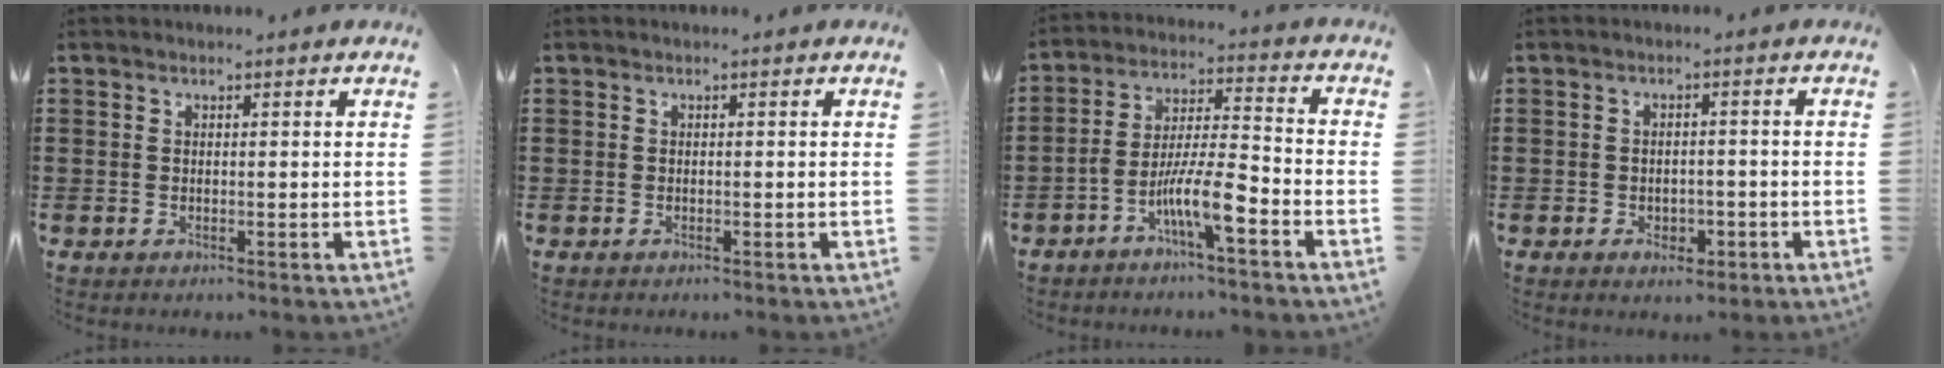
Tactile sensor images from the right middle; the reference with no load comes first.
{"total": 0.0}
{"total": 8.6, "force": [-4.9, 1.6, 6.9], "torque": [-0.138, 0.001, -0.094]}
{"total": 2.3, "force": [-1.2, 1.5, 1.2], "torque": [-0.016, 0.000, -0.028]}